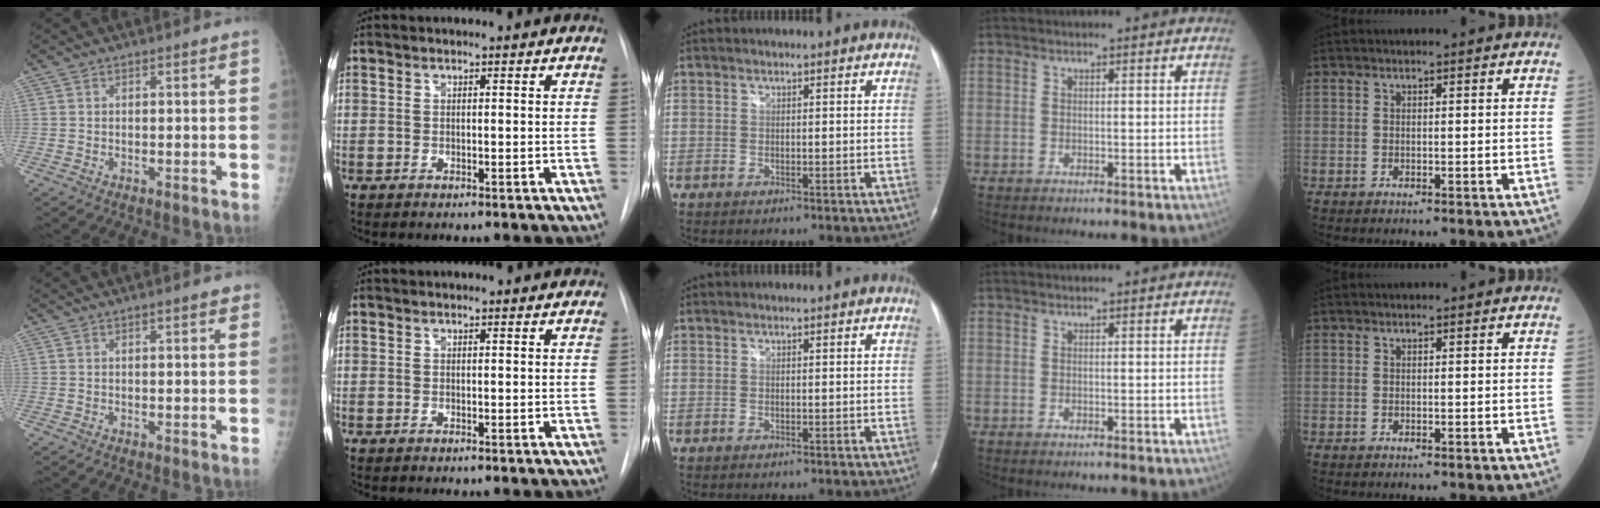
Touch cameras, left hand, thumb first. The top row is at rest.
{"thumb": {"total": 2.0, "force": [1.0, 0.5, 1.6], "torque": [-0.019, 0.001, 0.010]}, "index": {"total": 1.2, "force": [1.0, 0.5, 0.3], "torque": [-0.009, 0.004, 0.008]}}